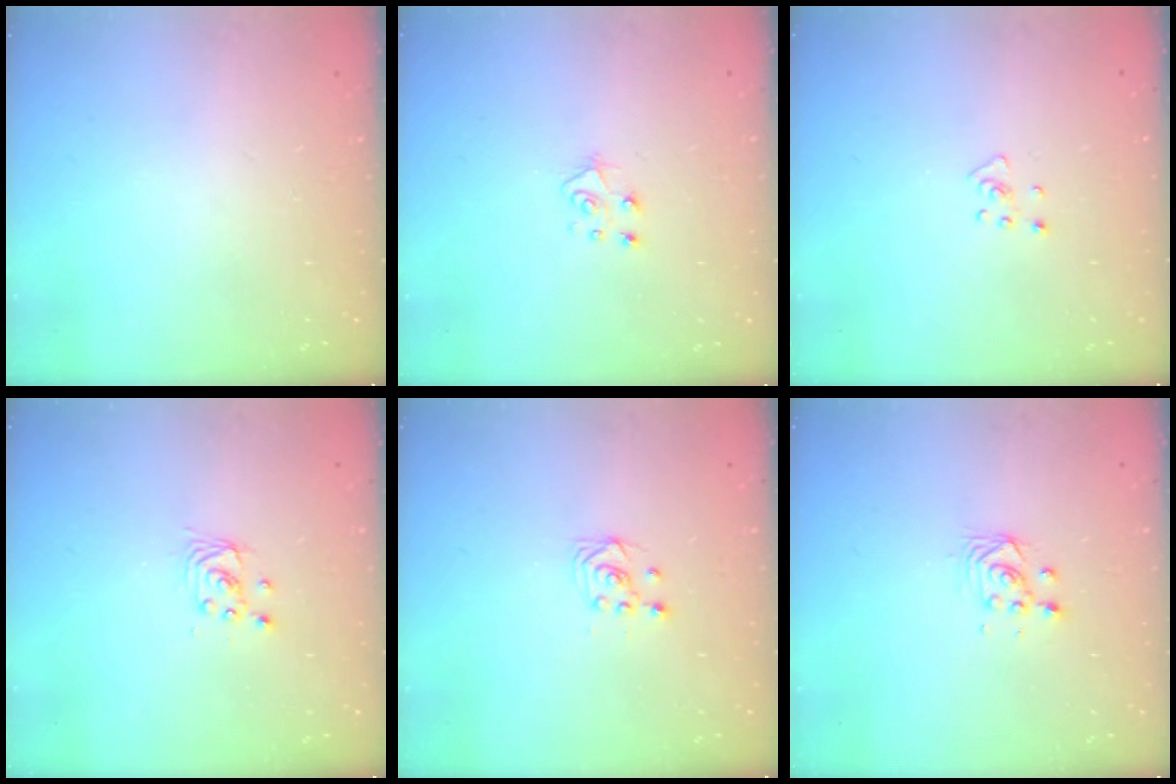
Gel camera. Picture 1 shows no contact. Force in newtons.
{"total": 5.6, "press": 5.6, "slide": 0.4}
{"total": 3.6, "press": 3.6, "slide": 0.2}
{"total": 2.8, "press": 2.8, "slide": 0.1}
{"total": 2.5, "press": 2.2, "slide": 1.2}
{"total": 3.3, "press": 3.1, "slide": 1.0}